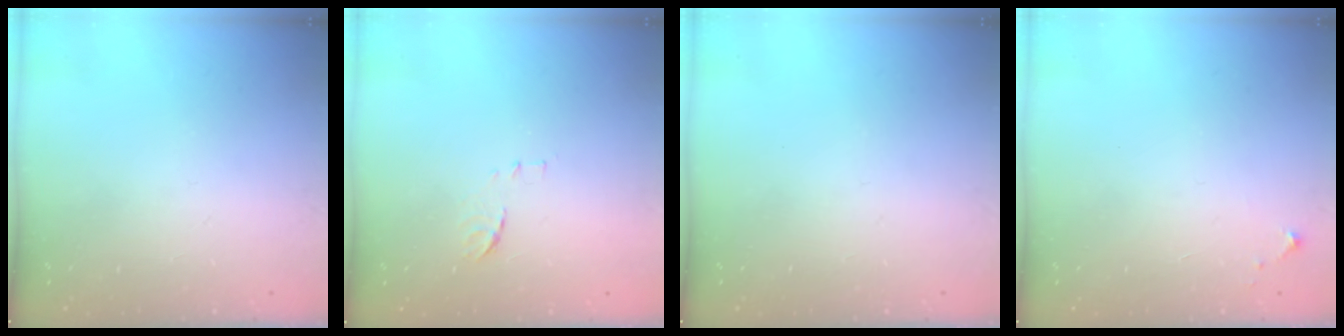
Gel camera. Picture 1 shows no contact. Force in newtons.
{"total": 6.8, "press": 6.8, "slide": 0.5}
{"total": 0.0}
{"total": 4.3, "press": 4.3, "slide": 0.7}